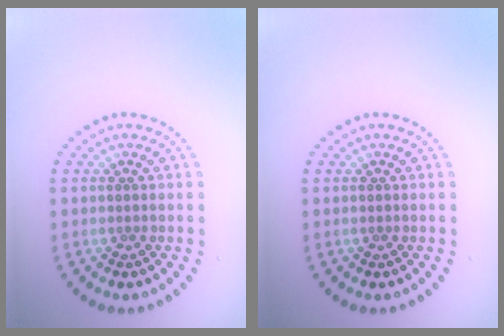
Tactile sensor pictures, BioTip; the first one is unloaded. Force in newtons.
{"total": 0.0}